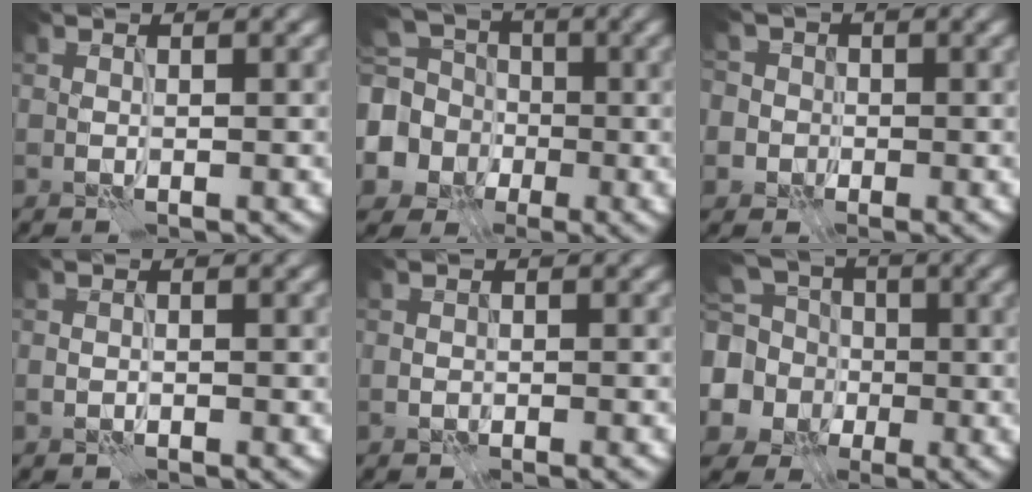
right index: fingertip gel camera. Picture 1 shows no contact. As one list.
[{"total": 7.8, "force": [-0.3, 7.0, 3.3], "torque": [-0.082, -0.011, -0.030]}, {"total": 6.6, "force": [0.6, 6.2, 2.2], "torque": [-0.038, 0.033, -0.032]}, {"total": 0.7, "force": [-0.4, -0.5, -0.3], "torque": [0.004, -0.002, -0.008]}, {"total": 1.0, "force": [-0.5, 0.7, 0.5], "torque": [-0.009, -0.004, -0.004]}, {"total": 9.1, "force": [0.6, 8.2, 3.9], "torque": [-0.099, 0.002, -0.025]}]